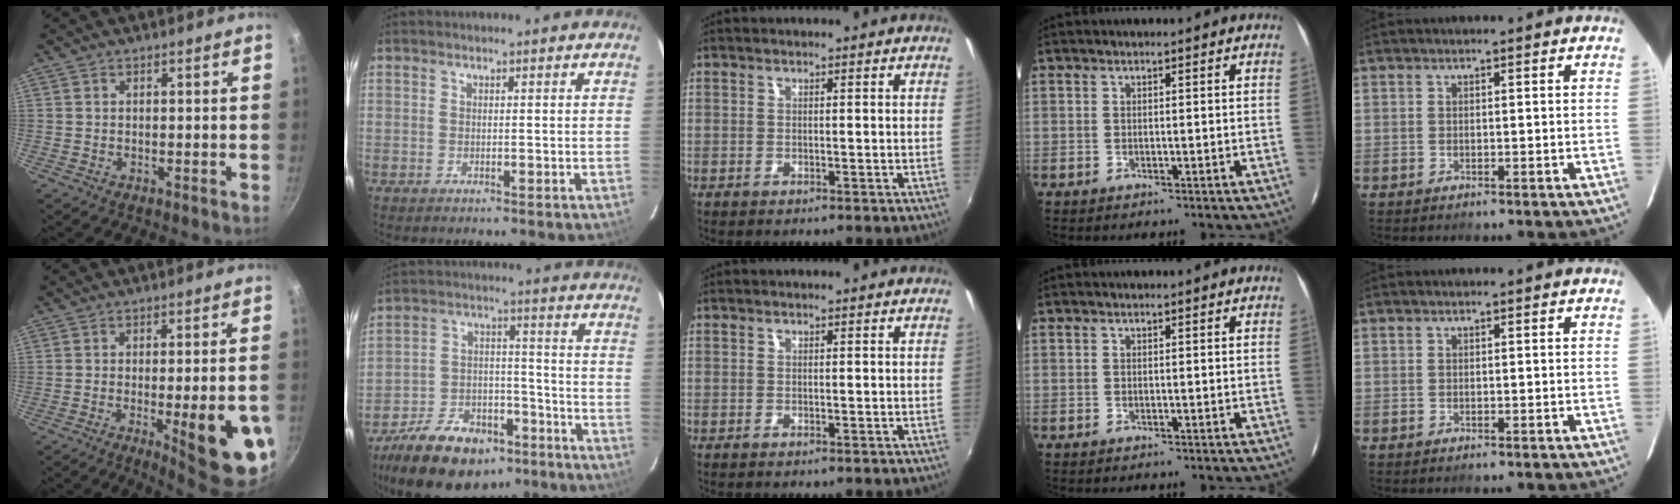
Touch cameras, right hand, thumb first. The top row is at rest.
{"thumb": {"total": 16.9, "force": [-5.1, 4.2, 15.5], "torque": [-0.168, 0.009, -0.058]}, "index": {"total": 18.0, "force": [-12.9, 9.8, 8.1], "torque": [-0.173, 0.024, -0.192]}}